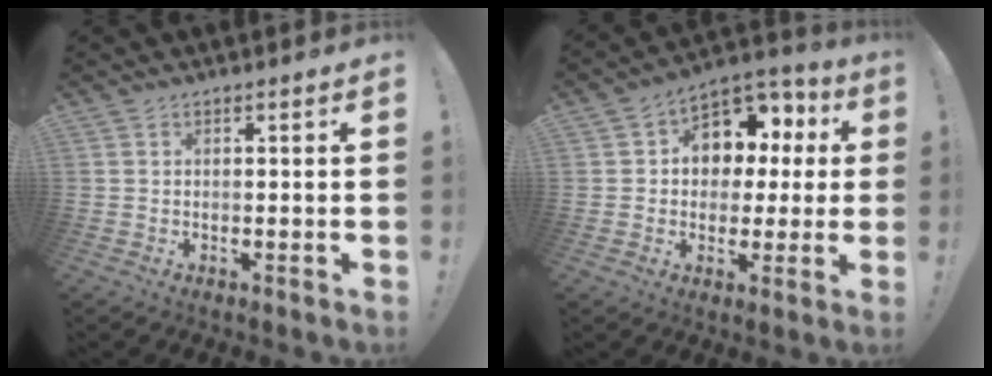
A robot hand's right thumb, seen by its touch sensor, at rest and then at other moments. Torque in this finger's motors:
{"motor_torque": [2.02, 2.66, 0.55, -0.40, 0.12]}